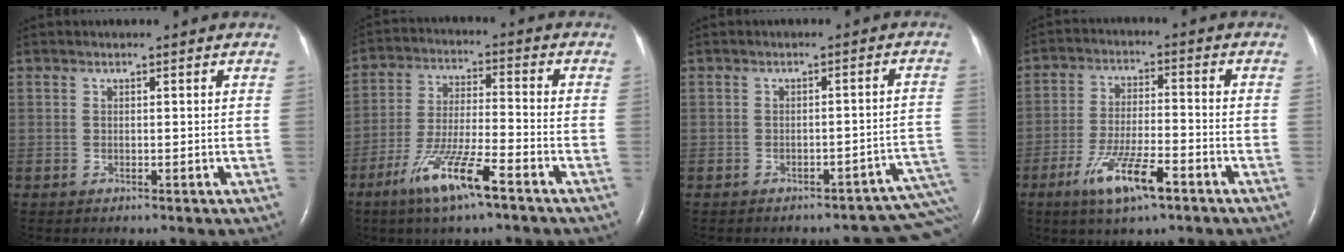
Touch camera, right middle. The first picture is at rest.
{"total": 10.5, "force": [-6.4, 0.9, 8.3], "torque": [-0.167, -0.017, -0.120]}
{"total": 8.4, "force": [-6.5, 3.1, 4.3], "torque": [-0.032, 0.034, -0.071]}
{"total": 9.2, "force": [-5.2, 1.7, 7.4], "torque": [-0.146, -0.012, -0.092]}